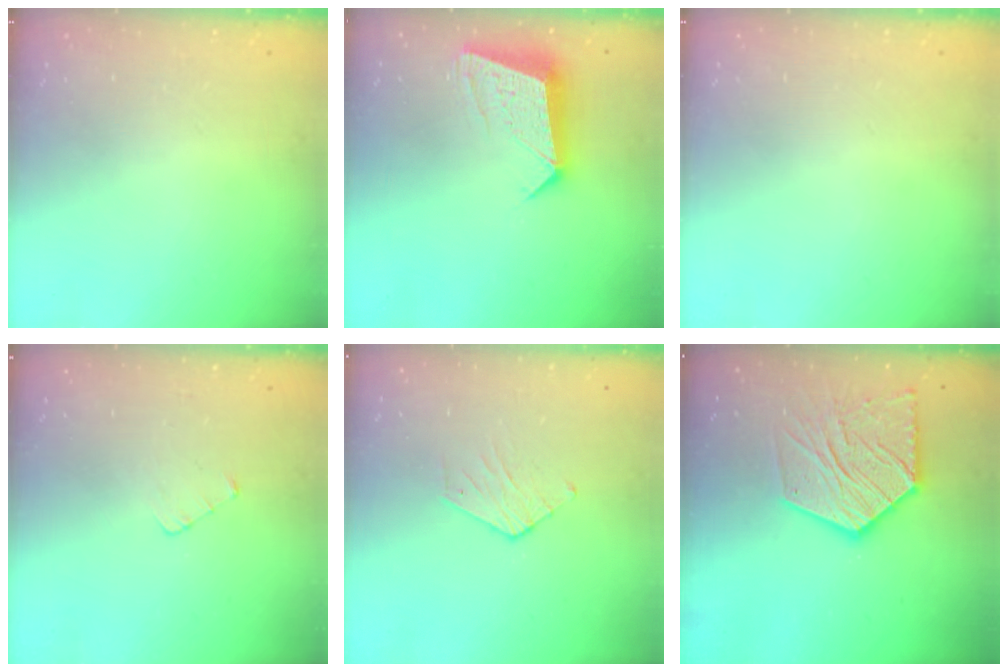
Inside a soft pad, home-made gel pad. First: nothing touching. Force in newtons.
{"total": 11.6, "press": 11.6, "slide": 1.1}
{"total": 0.0}
{"total": 2.4, "press": 2.4, "slide": 0.3}
{"total": 5.1, "press": 5.0, "slide": 0.5}
{"total": 16.6, "press": 16.6, "slide": 1.6}